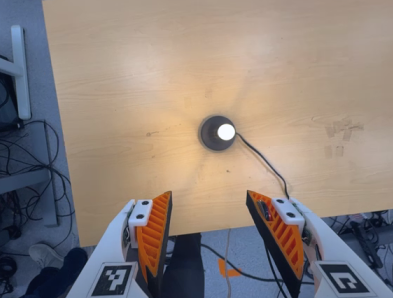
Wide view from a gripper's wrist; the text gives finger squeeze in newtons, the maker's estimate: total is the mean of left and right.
{"total": 0.0}